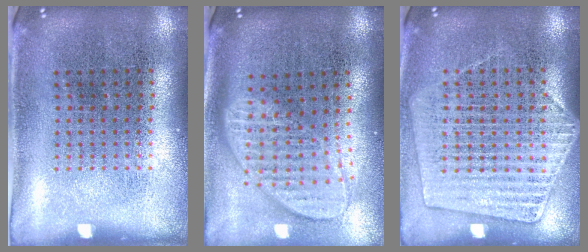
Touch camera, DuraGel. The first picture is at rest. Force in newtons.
{"total": 2.1, "press": 1.6, "slide": 1.4}
{"total": 1.3, "press": 1.2, "slide": 0.5}